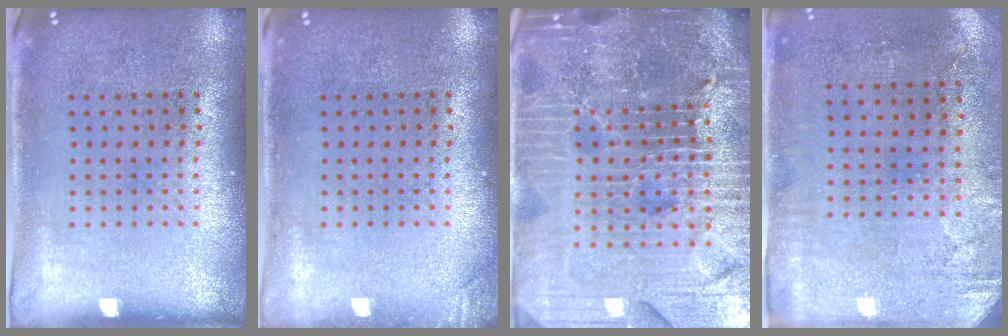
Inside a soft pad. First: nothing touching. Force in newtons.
{"total": 0.9, "press": 0.9, "slide": 0.2}
{"total": 6.8, "press": 5.9, "slide": 3.3}
{"total": 2.9, "press": 2.4, "slide": 1.7}